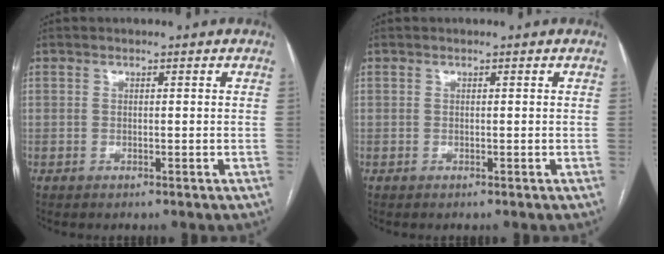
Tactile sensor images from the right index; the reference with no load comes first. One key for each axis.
{"total": 0.0}